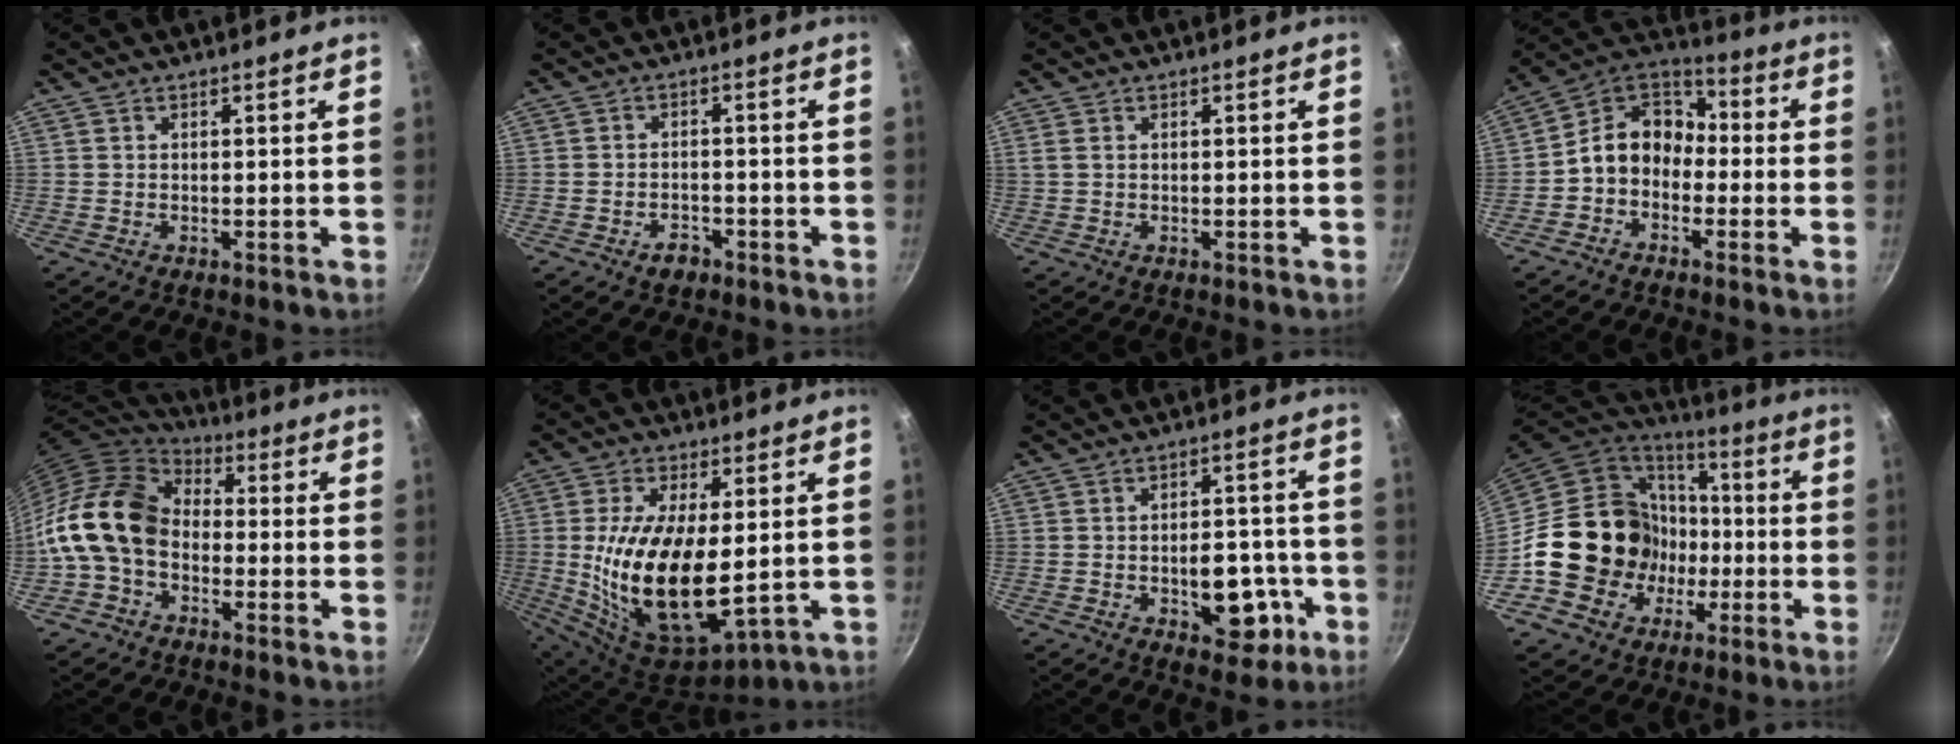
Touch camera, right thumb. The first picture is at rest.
{"total": 3.3, "force": [-2.1, 2.1, 1.5], "torque": [-0.013, 0.023, -0.028]}
{"total": 1.0, "force": [0.2, 0.6, 0.7], "torque": [-0.016, 0.001, 0.004]}
{"total": 11.0, "force": [-2.4, 8.7, 6.2], "torque": [-0.070, 0.052, -0.071]}
{"total": 15.3, "force": [-2.5, 11.2, 10.1], "torque": [-0.160, 0.042, -0.070]}
{"total": 19.6, "force": [0.2, 9.5, 17.2], "torque": [-0.321, -0.017, 0.017]}
{"total": 10.6, "force": [-3.4, 6.2, 7.9], "torque": [-0.071, 0.022, -0.038]}
{"total": 21.5, "force": [-2.8, 19.3, 8.9], "torque": [-0.130, 0.047, -0.025]}